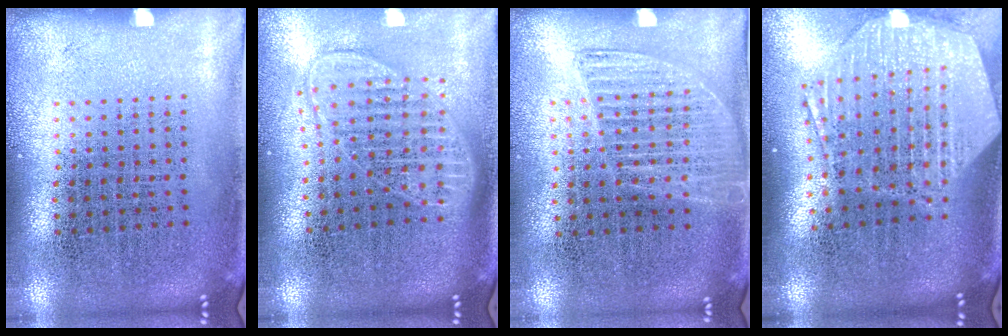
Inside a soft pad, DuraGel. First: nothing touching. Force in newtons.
{"total": 1.9, "press": 1.6, "slide": 1.1}
{"total": 1.4, "press": 1.3, "slide": 0.5}
{"total": 3.1, "press": 2.4, "slide": 1.9}